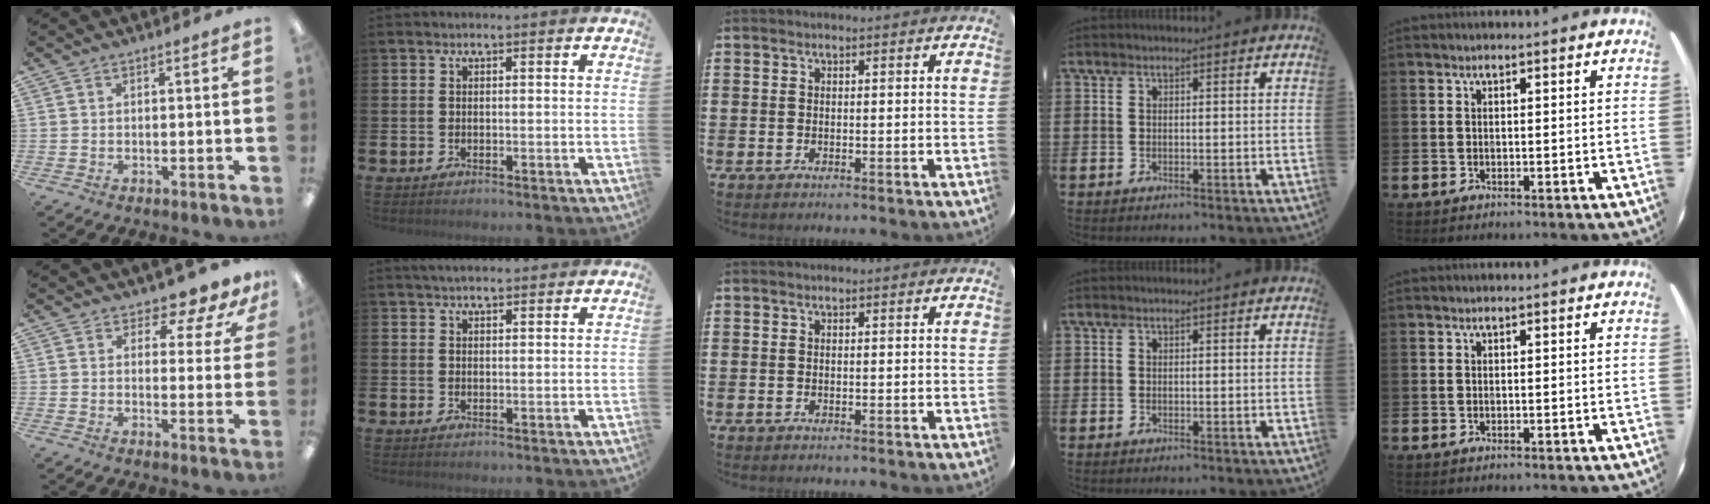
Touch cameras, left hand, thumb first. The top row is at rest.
{"thumb": {"total": 6.7, "force": [5.7, 2.3, 2.6], "torque": [-0.033, -0.044, 0.099]}, "index": {"total": 2.6, "force": [2.4, 0.6, 0.8], "torque": [-0.020, -0.001, 0.044]}}